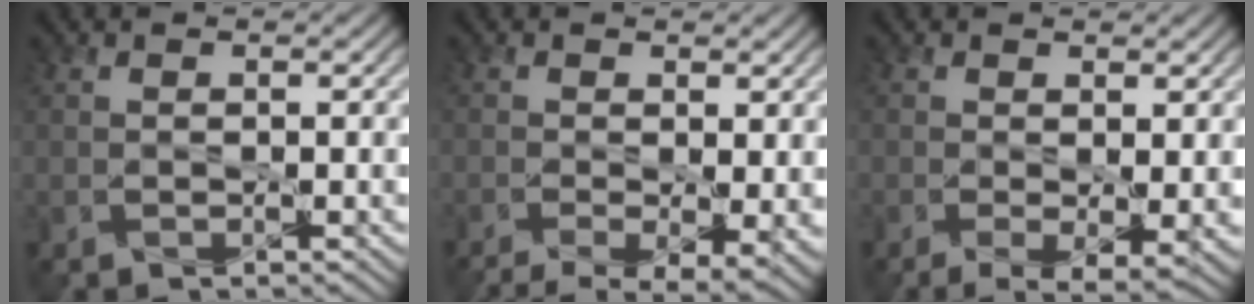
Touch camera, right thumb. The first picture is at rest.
{"total": 6.3, "force": [-3.0, 2.0, 5.2], "torque": [-0.099, -0.025, -0.046]}
{"total": 3.8, "force": [-0.8, 1.2, 3.5], "torque": [-0.072, -0.014, -0.010]}